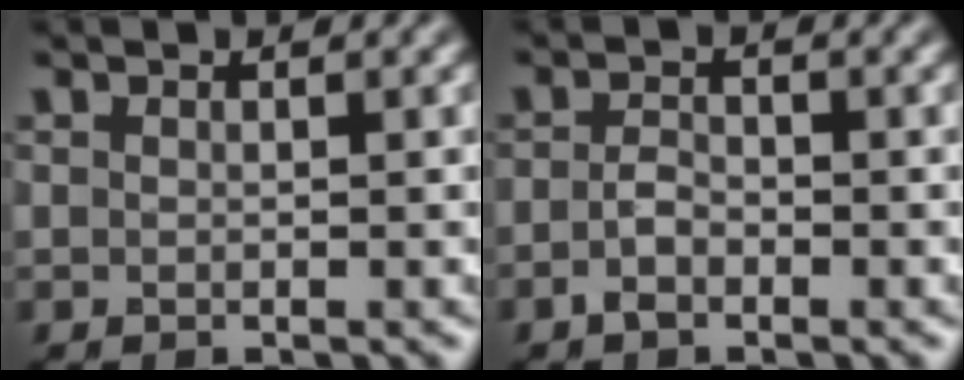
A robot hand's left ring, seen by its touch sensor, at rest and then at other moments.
{"total": 1.7, "force": [-0.9, 0.8, 1.1], "torque": [-0.023, 0.002, -0.021]}